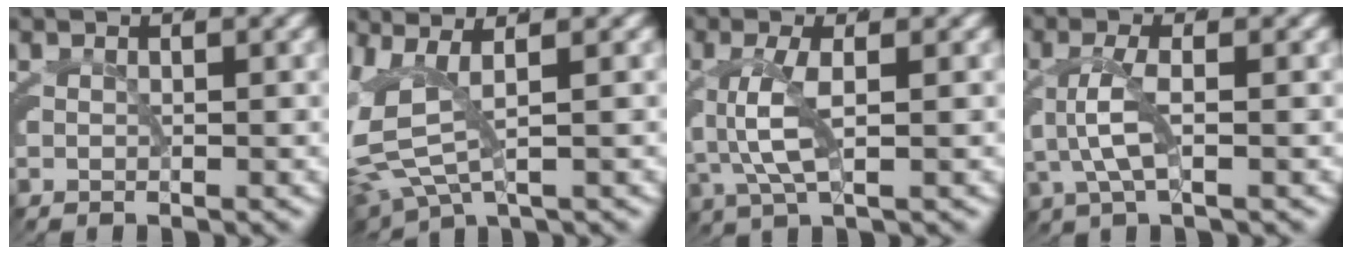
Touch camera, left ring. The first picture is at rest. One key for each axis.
{"total": 6.8, "fx": 0.3, "fy": 4.6, "fz": 5.1, "tx": -0.139, "ty": -0.015, "tz": 0.007}
{"total": 3.7, "fx": -0.7, "fy": 1.3, "fz": 3.4, "tx": -0.092, "ty": -0.009, "tz": -0.008}
{"total": 3.6, "fx": -1.0, "fy": 1.4, "fz": 3.2, "tx": -0.089, "ty": -0.009, "tz": -0.014}